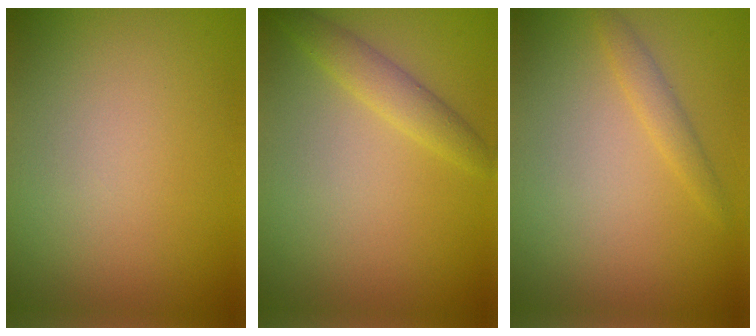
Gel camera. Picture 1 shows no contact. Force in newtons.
{"total": 2.3, "press": 2.3, "slide": 0.1}
{"total": 1.4, "press": 1.4, "slide": 0.1}